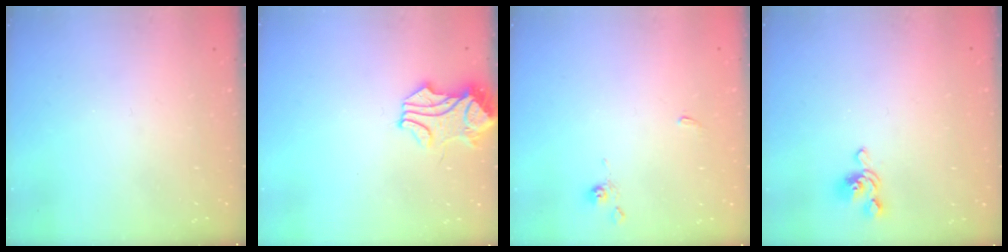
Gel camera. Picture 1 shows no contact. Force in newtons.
{"total": 1.7, "press": 1.5, "slide": 0.8}
{"total": 0.7, "press": 0.5, "slide": 0.5}
{"total": 1.5, "press": 1.2, "slide": 1.0}